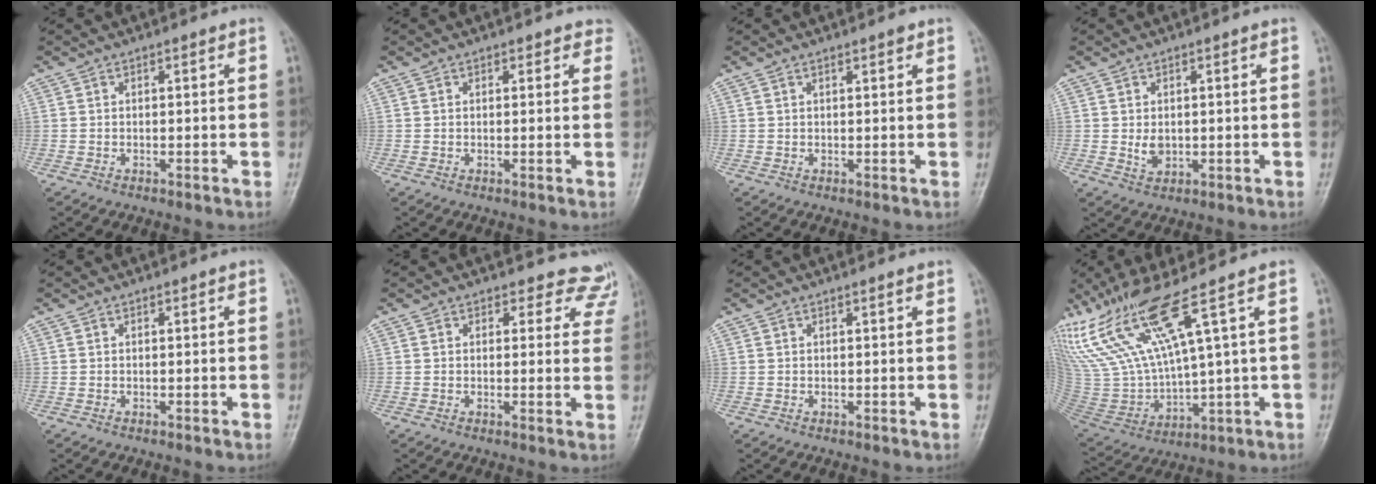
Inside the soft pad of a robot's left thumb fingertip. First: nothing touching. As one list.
[{"total": 2.3, "force": [1.7, 1.4, 0.5], "torque": [0.026, -0.003, 0.010]}, {"total": 1.2, "force": [0.8, 0.3, 0.8], "torque": [-0.012, -0.001, 0.013]}, {"total": 2.9, "force": [0.2, 2.0, 2.0], "torque": [-0.028, -0.007, 0.010]}, {"total": 0.0}, {"total": 7.4, "force": [6.4, 3.8, -0.2], "torque": [0.065, -0.029, 0.039]}, {"total": 0.6, "force": [0.5, 0.0, 0.4], "torque": [-0.007, -0.002, 0.007]}, {"total": 16.4, "force": [9.8, 1.4, 13.0], "torque": [-0.273, -0.044, 0.209]}]